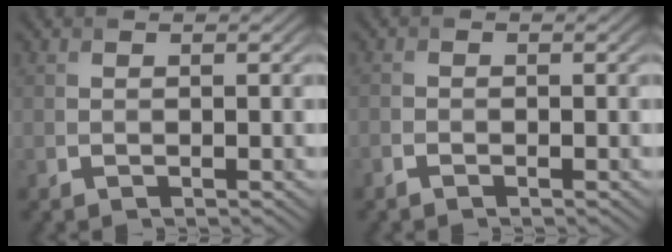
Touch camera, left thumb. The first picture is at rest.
{"total": 0.9, "force": [-0.7, 0.5, 0.3], "torque": [-0.006, -0.002, -0.014]}